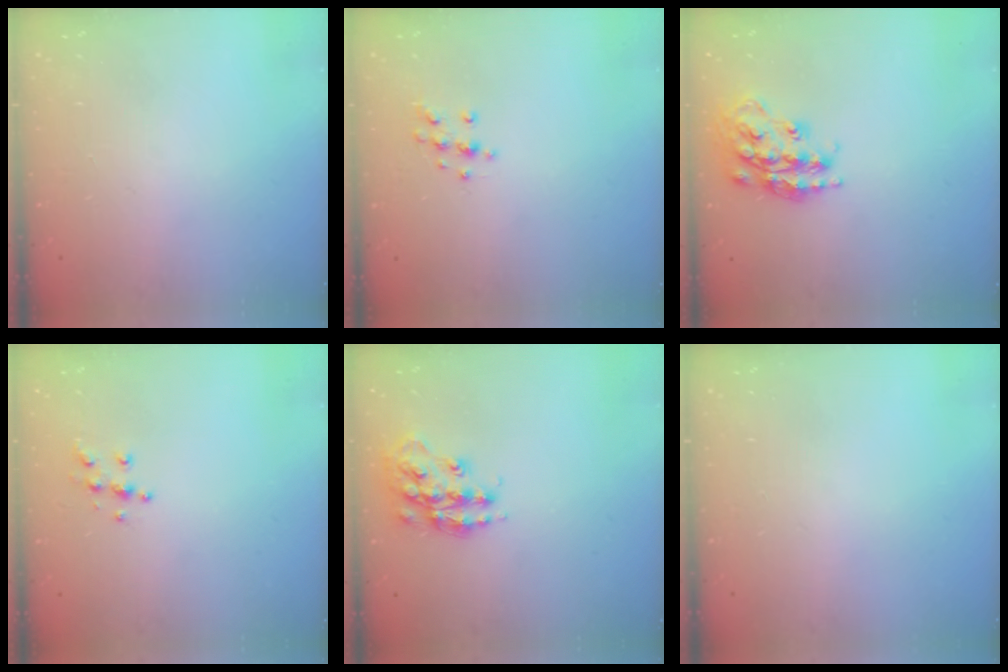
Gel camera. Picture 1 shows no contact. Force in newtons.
{"total": 9.0, "press": 8.9, "slide": 0.8}
{"total": 18.0, "press": 17.9, "slide": 1.2}
{"total": 5.4, "press": 5.4, "slide": 0.3}
{"total": 15.6, "press": 15.6, "slide": 0.9}
{"total": 0.0}